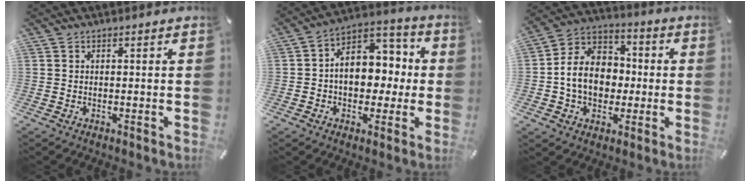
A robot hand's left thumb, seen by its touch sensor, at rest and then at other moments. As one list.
[{"total": 11.1, "force": [-0.7, 9.1, 6.5], "torque": [-0.090, -0.001, -0.010]}, {"total": 12.2, "force": [-1.8, 10.3, 6.3], "torque": [-0.156, 0.017, -0.033]}]